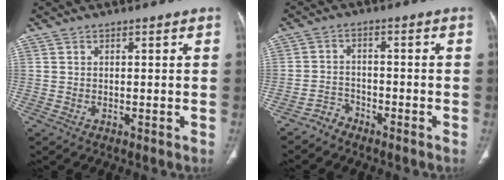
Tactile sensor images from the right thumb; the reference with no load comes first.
{"total": 3.1, "force": [-2.8, 1.3, -0.1], "torque": [0.006, 0.013, -0.056]}